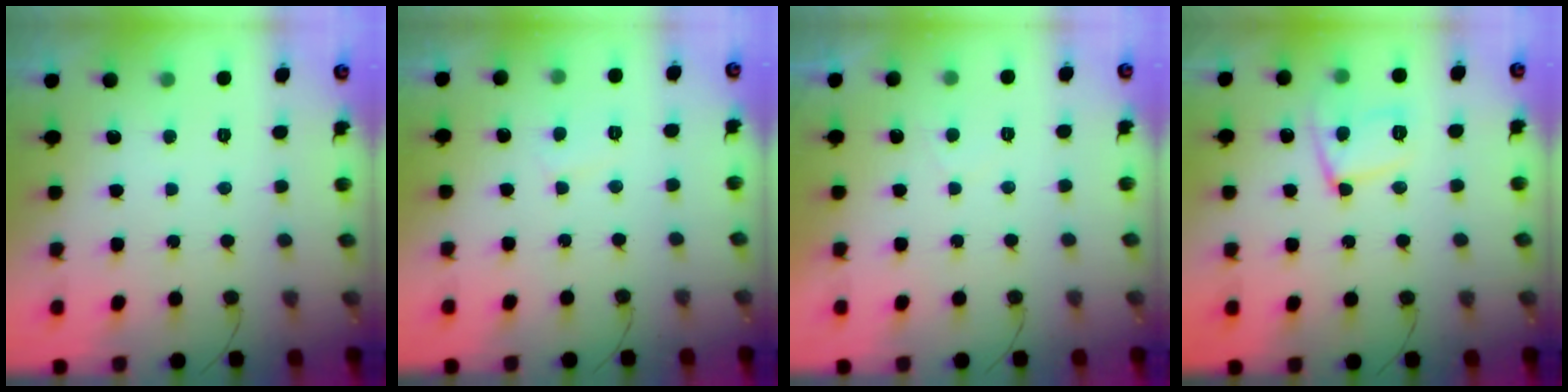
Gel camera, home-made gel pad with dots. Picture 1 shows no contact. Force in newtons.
{"total": 2.9, "press": 2.9, "slide": 0.3}
{"total": 0.7, "press": 0.3, "slide": 0.6}
{"total": 12.2, "press": 12.1, "slide": 1.1}